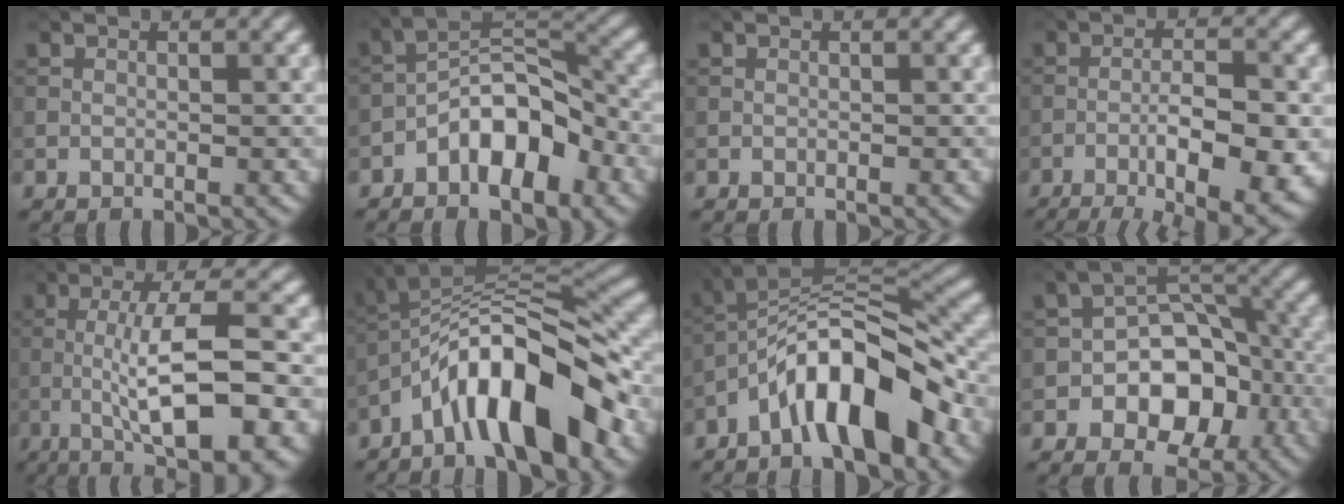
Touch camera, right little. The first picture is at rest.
{"total": 7.6, "force": [-3.6, 3.7, 5.5], "torque": [-0.081, 0.020, -0.074]}
{"total": 0.0}
{"total": 10.7, "force": [-5.0, 3.0, 9.0], "torque": [-0.129, 0.001, -0.068]}
{"total": 10.2, "force": [-2.3, 2.2, 9.7], "torque": [-0.145, 0.012, -0.044]}
{"total": 11.0, "force": [-5.5, 3.3, 8.9], "torque": [-0.135, 0.024, -0.099]}
{"total": 10.0, "force": [-5.3, 3.2, 7.8], "torque": [-0.118, 0.024, -0.099]}
{"total": 8.2, "force": [-2.9, 5.5, 5.2], "torque": [-0.057, 0.005, -0.055]}